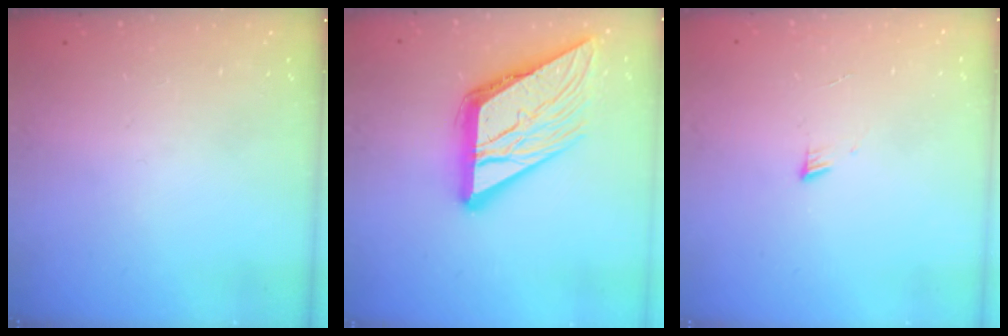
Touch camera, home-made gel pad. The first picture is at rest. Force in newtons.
{"total": 17.1, "press": 17.1, "slide": 1.8}
{"total": 3.5, "press": 3.4, "slide": 0.4}